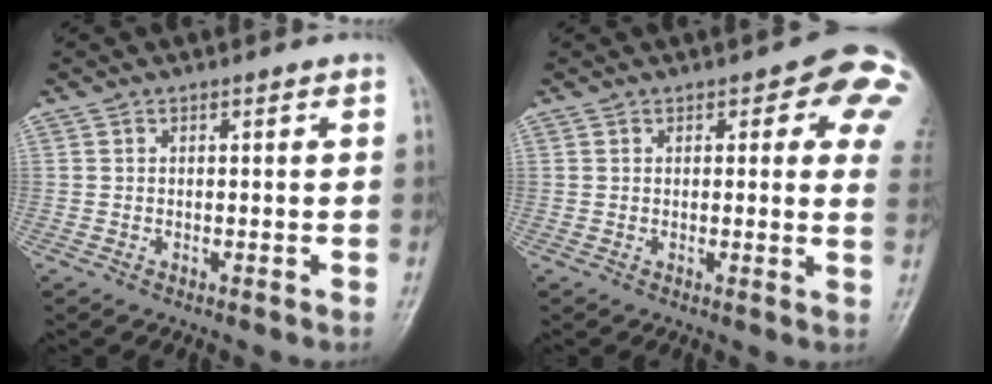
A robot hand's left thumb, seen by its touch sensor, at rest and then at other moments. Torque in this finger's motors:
{"motor_torque": [2.62, 2.39, 1.38, -1.39, 0.23]}